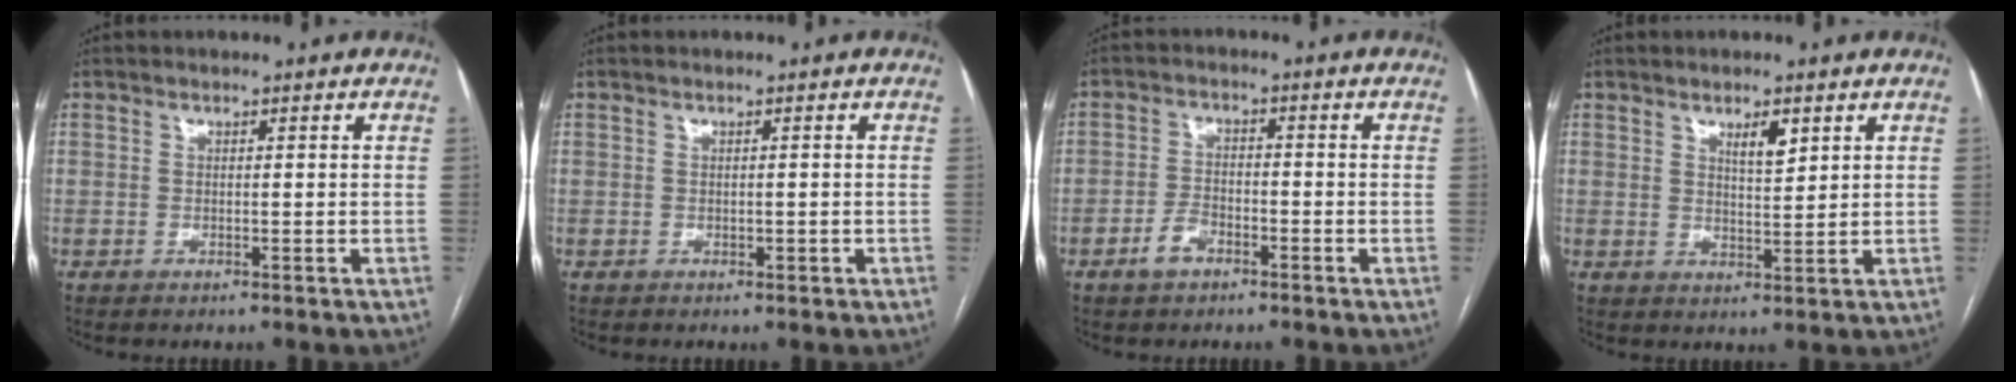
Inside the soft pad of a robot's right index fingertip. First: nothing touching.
{"total": 0.6, "force": [-0.2, 0.4, 0.4], "torque": [-0.006, 0.000, -0.001]}
{"total": 3.8, "force": [-2.3, 1.8, 2.3], "torque": [-0.047, 0.005, -0.042]}
{"total": 3.6, "force": [2.1, 1.1, 2.8], "torque": [-0.047, -0.003, 0.036]}